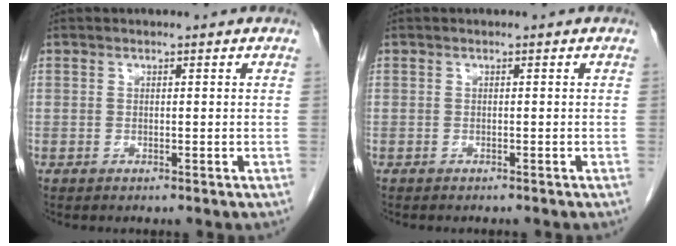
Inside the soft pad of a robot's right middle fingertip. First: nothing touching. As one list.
[{"total": 1.9, "force": [-1.7, 0.4, 0.7], "torque": [-0.015, -0.004, -0.019]}]